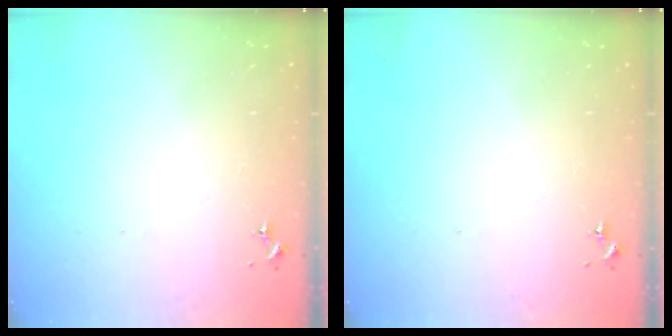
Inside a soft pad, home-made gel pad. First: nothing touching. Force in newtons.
{"total": 0.0}